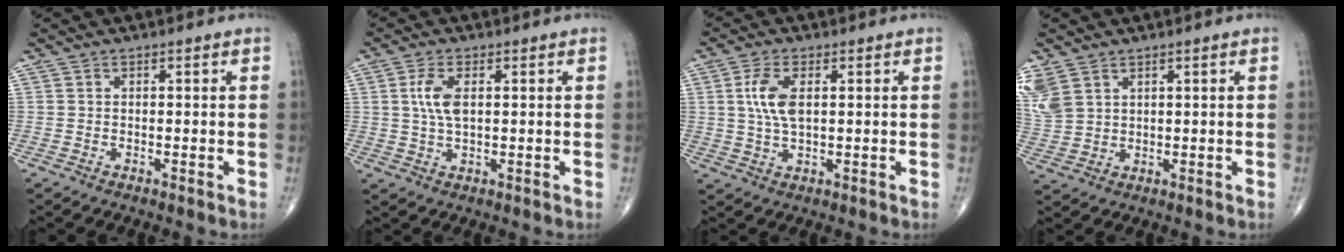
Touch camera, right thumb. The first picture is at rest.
{"total": 5.1, "force": [1.0, 2.3, 4.4], "torque": [-0.095, -0.002, 0.019]}
{"total": 6.4, "force": [1.3, 2.9, 5.5], "torque": [-0.118, -0.003, 0.025]}
{"total": 8.0, "force": [4.3, 5.2, 4.4], "torque": [-0.114, -0.004, 0.101]}